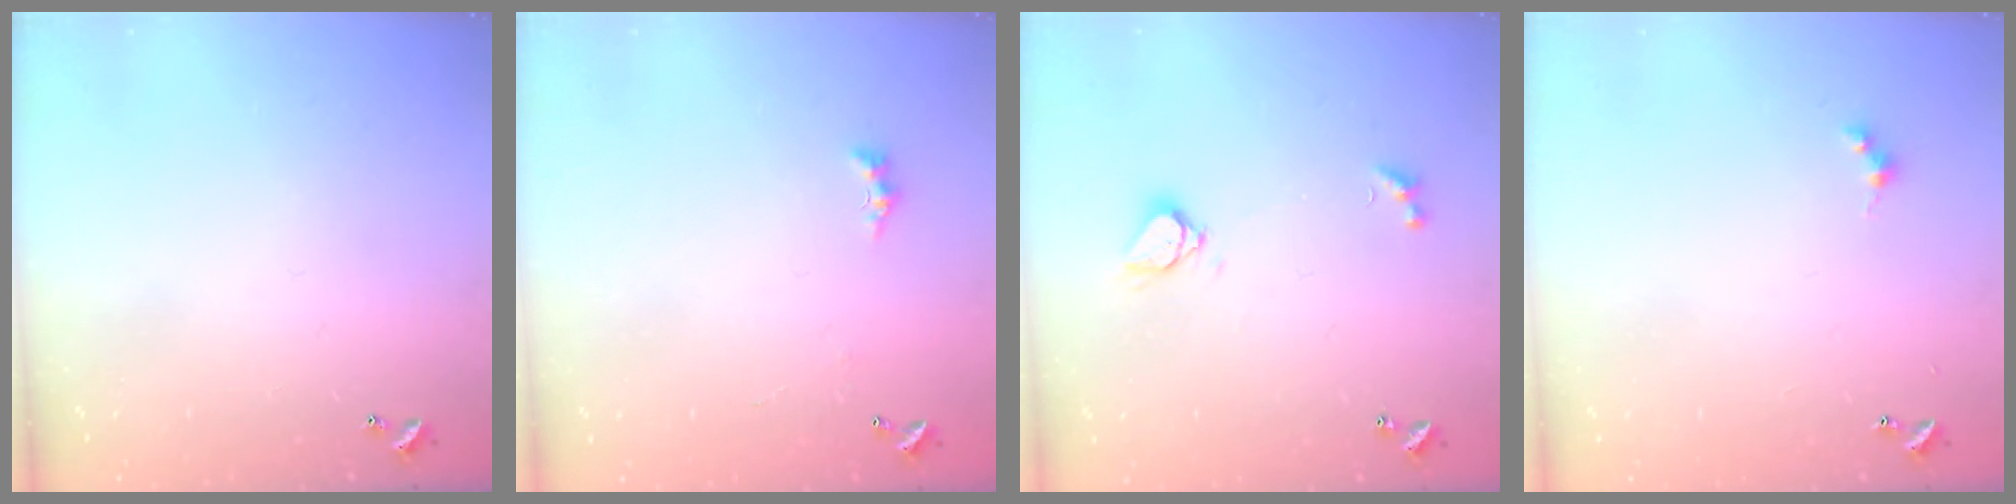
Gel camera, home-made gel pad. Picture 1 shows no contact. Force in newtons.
{"total": 1.3, "press": 1.2, "slide": 0.5}
{"total": 2.1, "press": 2.1, "slide": 0.6}
{"total": 2.7, "press": 2.6, "slide": 0.5}